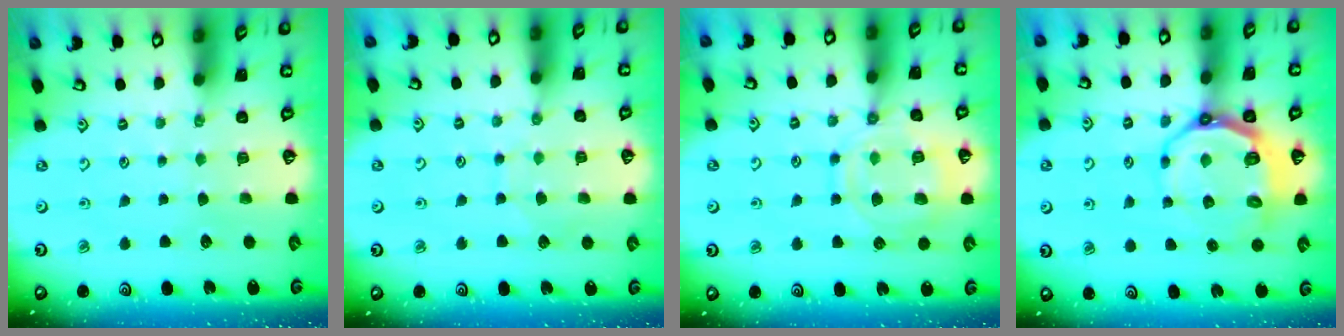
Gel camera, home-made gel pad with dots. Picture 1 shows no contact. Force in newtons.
{"total": 6.1, "press": 6.1, "slide": 0.5}
{"total": 13.1, "press": 13.1, "slide": 1.2}
{"total": 10.2, "press": 9.4, "slide": 4.0}